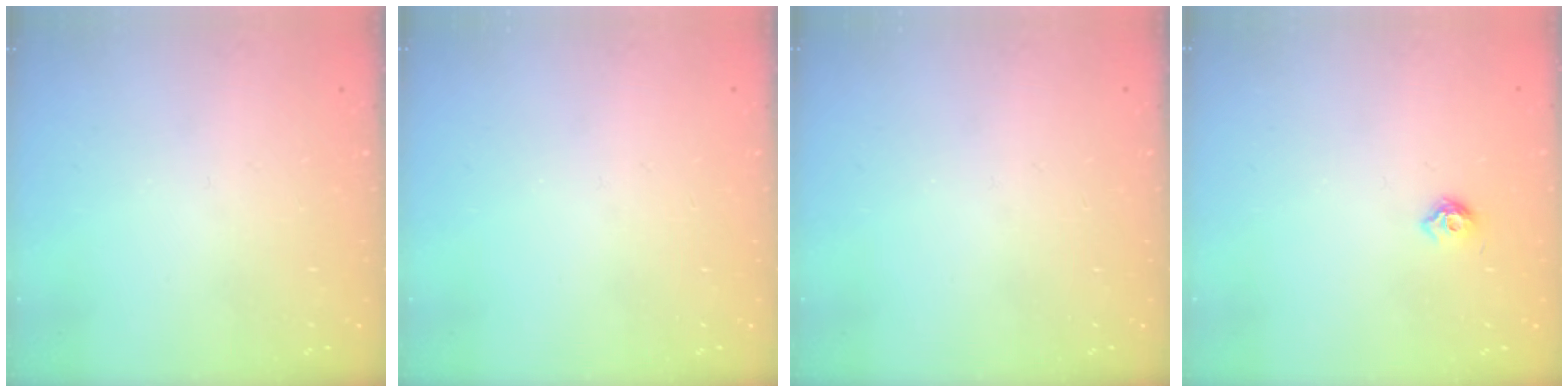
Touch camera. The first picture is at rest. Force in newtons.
{"total": 0.0}
{"total": 0.0}
{"total": 5.6, "press": 5.5, "slide": 1.0}